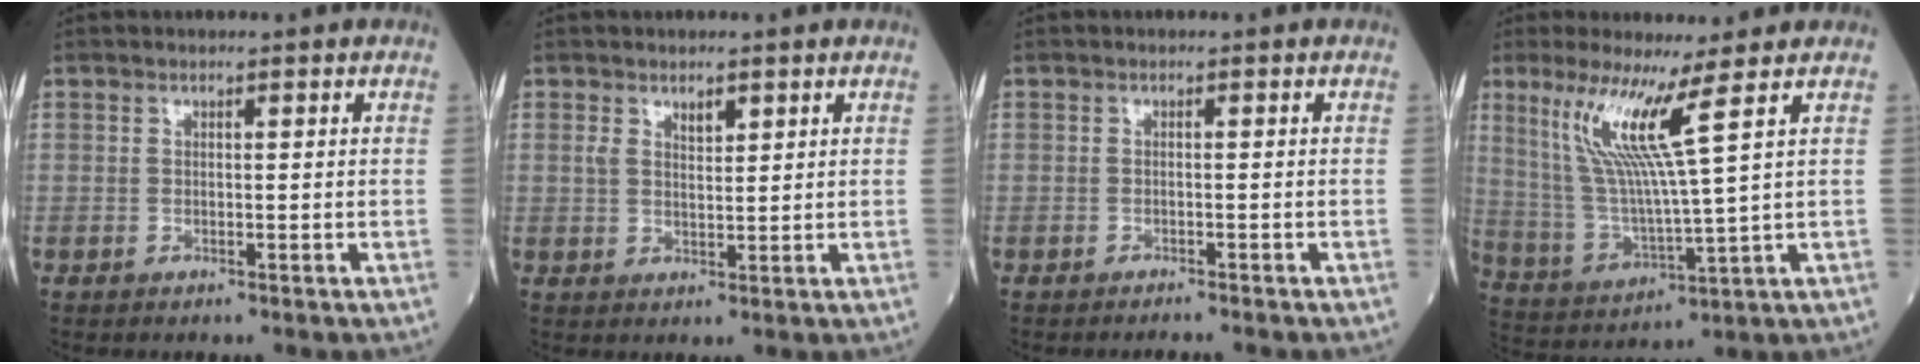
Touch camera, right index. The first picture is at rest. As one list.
[{"total": 2.7, "force": [1.5, 1.1, 1.9], "torque": [-0.035, 0.004, 0.030]}, {"total": 2.4, "force": [-2.3, -0.2, 0.8], "torque": [-0.013, -0.005, -0.028]}, {"total": 10.5, "force": [5.1, -1.7, 9.0], "torque": [-0.188, -0.012, 0.109]}]